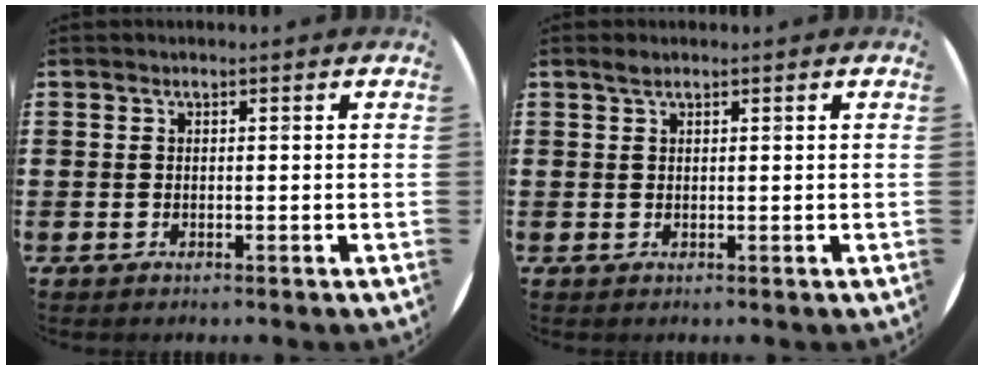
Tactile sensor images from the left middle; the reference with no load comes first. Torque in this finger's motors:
{"motor_torque": [0.28, -0.31, 0.01, -0.01]}